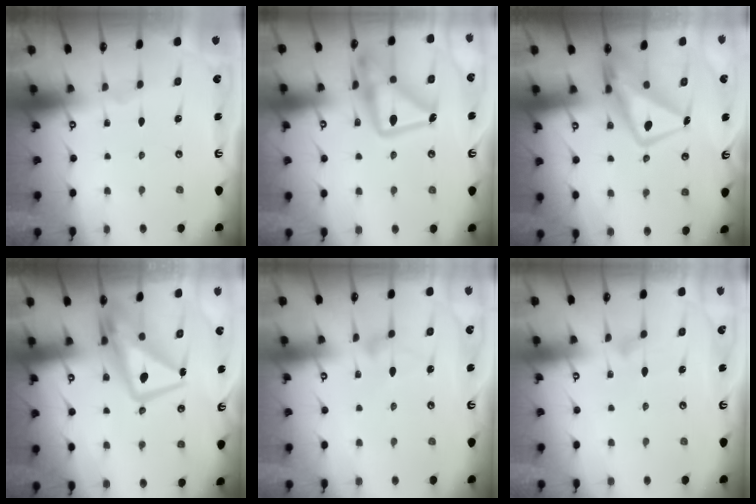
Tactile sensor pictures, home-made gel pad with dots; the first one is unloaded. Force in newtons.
{"total": 21.2, "press": 21.1, "slide": 1.6}
{"total": 11.9, "press": 11.8, "slide": 1.4}
{"total": 11.0, "press": 10.8, "slide": 1.9}
{"total": 7.8, "press": 7.8, "slide": 0.5}
{"total": 7.3, "press": 7.3, "slide": 0.4}